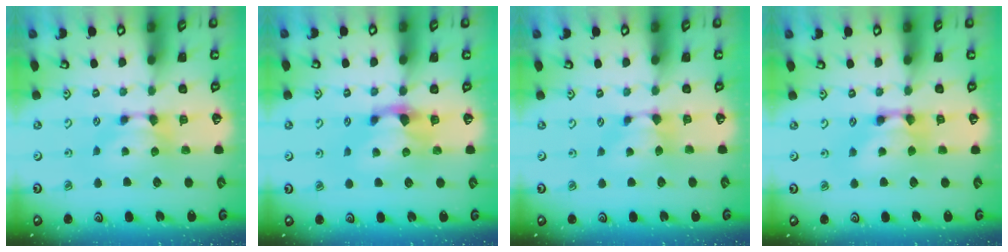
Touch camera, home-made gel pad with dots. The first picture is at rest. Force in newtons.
{"total": 1.9, "press": 1.4, "slide": 1.2}
{"total": 0.8, "press": 0.4, "slide": 0.6}
{"total": 2.6, "press": 2.6, "slide": 0.2}